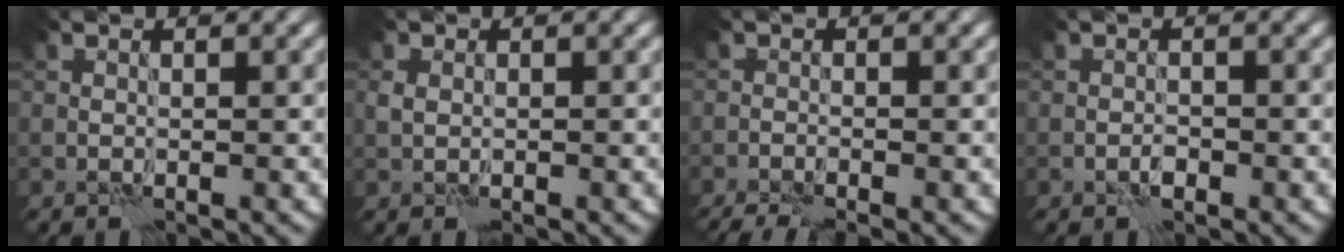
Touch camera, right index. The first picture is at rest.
{"total": 1.1, "force": [0.1, 0.8, 0.7], "torque": [-0.014, 0.001, 0.001]}
{"total": 3.0, "force": [-2.3, 0.4, 1.9], "torque": [-0.044, -0.006, -0.041]}
{"total": 0.9, "force": [-0.5, 0.4, 0.6], "torque": [-0.009, 0.003, -0.011]}